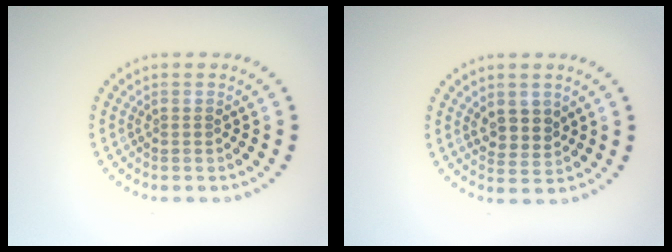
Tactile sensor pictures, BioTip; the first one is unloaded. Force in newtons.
{"total": 2.5, "press": 2.3, "slide": 1.0}